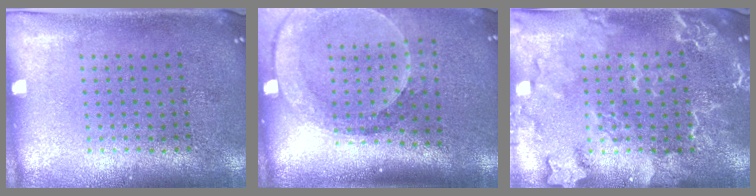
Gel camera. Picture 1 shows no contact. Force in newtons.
{"total": 2.6, "press": 2.0, "slide": 1.7}
{"total": 2.5, "press": 2.5, "slide": 0.4}